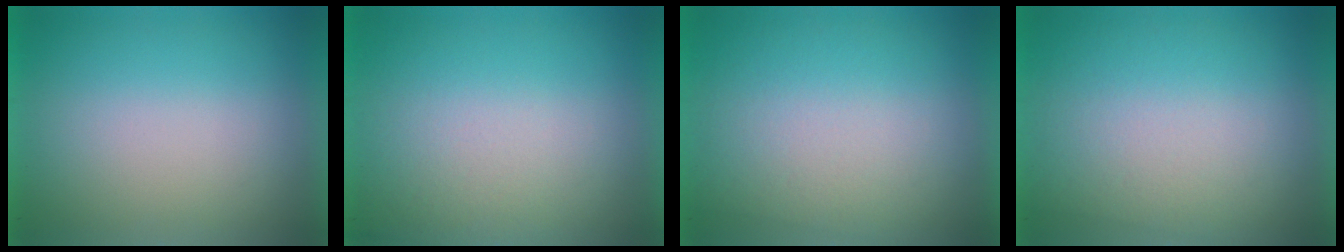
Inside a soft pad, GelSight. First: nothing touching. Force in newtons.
{"total": 2.5}
{"total": 2.6}
{"total": 2.6}